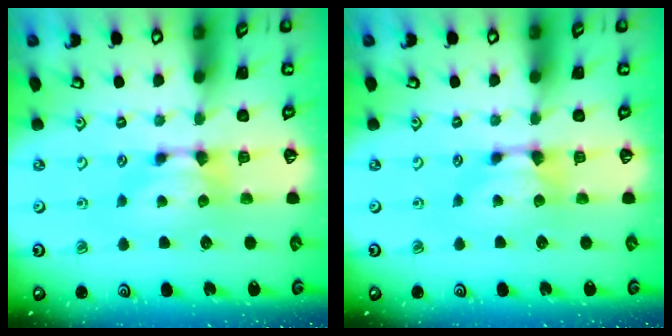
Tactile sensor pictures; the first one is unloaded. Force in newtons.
{"total": 0.9, "press": 0.3, "slide": 0.8}